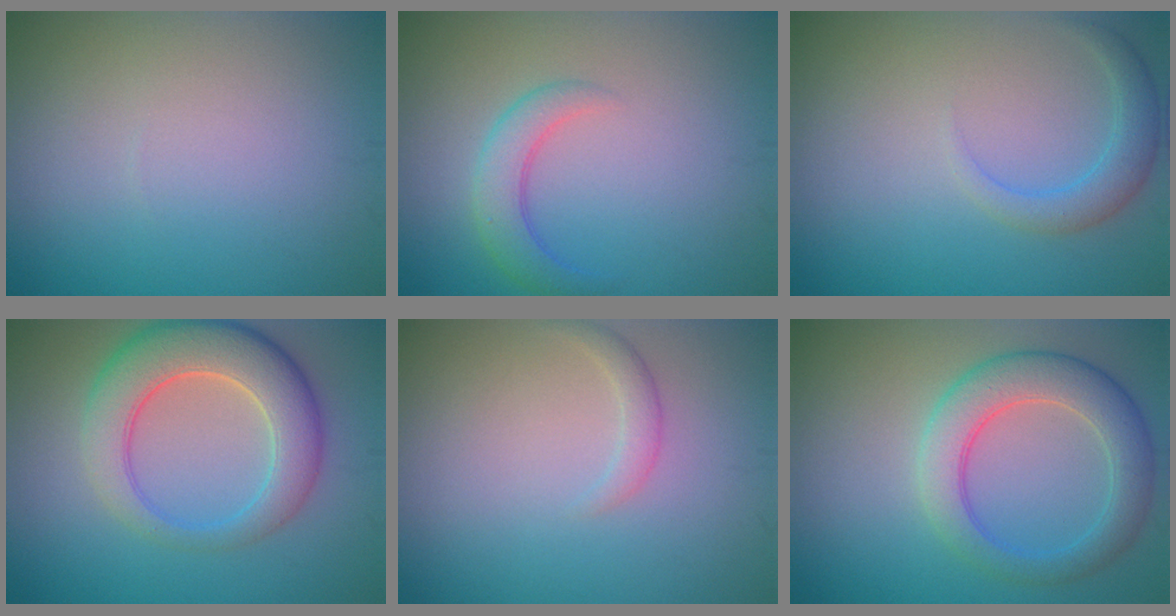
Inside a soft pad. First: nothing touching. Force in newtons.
{"total": 2.8, "press": 2.8, "slide": 0.1}
{"total": 2.4, "press": 2.4, "slide": 0.2}
{"total": 7.4, "press": 7.3, "slide": 0.5}
{"total": 1.2, "press": 1.2, "slide": 0.0}
{"total": 5.5, "press": 5.5, "slide": 0.3}